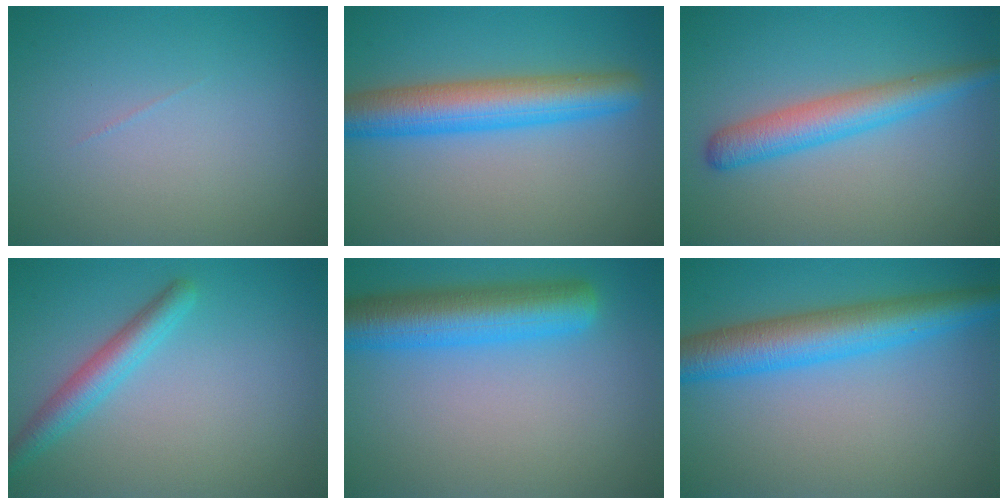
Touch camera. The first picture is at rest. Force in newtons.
{"total": 6.6, "press": 6.6, "slide": 0.1}
{"total": 4.1, "press": 4.1, "slide": 0.2}
{"total": 2.9, "press": 2.9, "slide": 0.1}
{"total": 6.8, "press": 6.8, "slide": 0.3}
{"total": 6.7, "press": 6.7, "slide": 0.1}